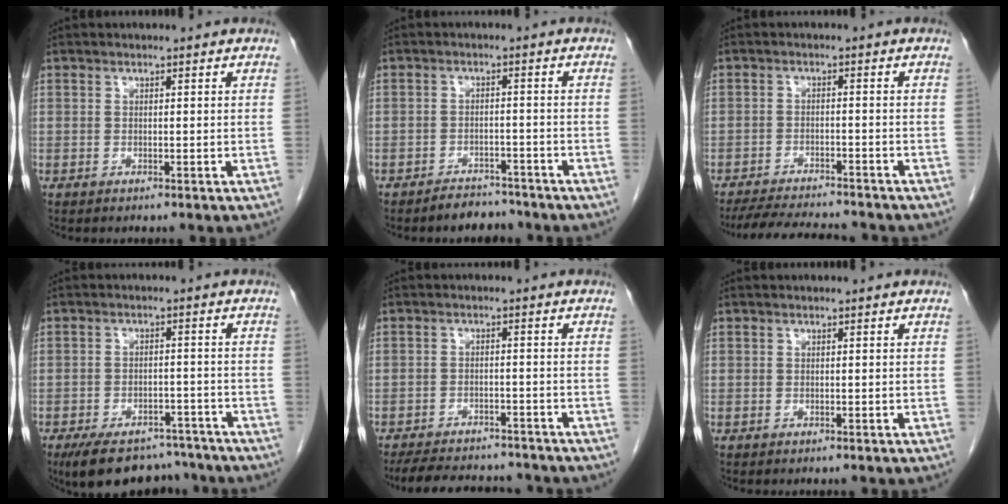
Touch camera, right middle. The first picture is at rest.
{"total": 4.0, "force": [-3.6, 1.6, 0.2], "torque": [-0.005, 0.003, -0.054]}
{"total": 10.3, "force": [-9.6, 1.3, 3.6], "torque": [-0.058, -0.007, -0.143]}
{"total": 11.9, "force": [-9.8, 5.2, 4.3], "torque": [-0.063, 0.009, -0.138]}
{"total": 11.9, "force": [-10.8, 3.3, 3.7], "torque": [-0.069, 0.002, -0.145]}
{"total": 0.0}